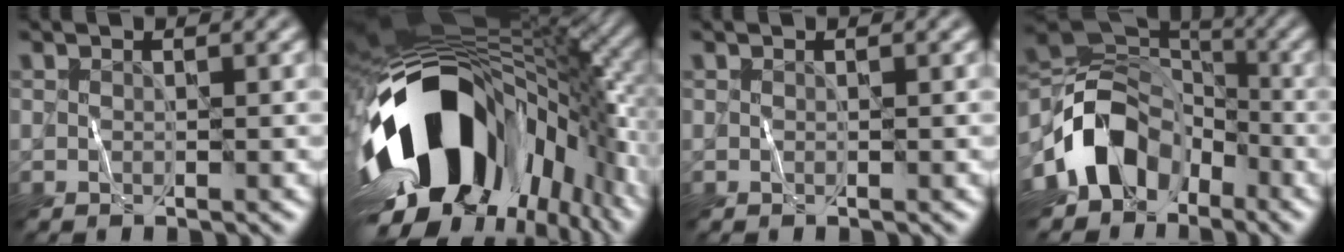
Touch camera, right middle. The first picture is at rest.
{"total": 17.4, "force": [-4.9, 10.2, 13.3], "torque": [-0.231, -0.019, -0.078]}
{"total": 0.0}
{"total": 10.1, "force": [-4.8, 7.1, 5.4], "torque": [-0.088, 0.008, -0.105]}